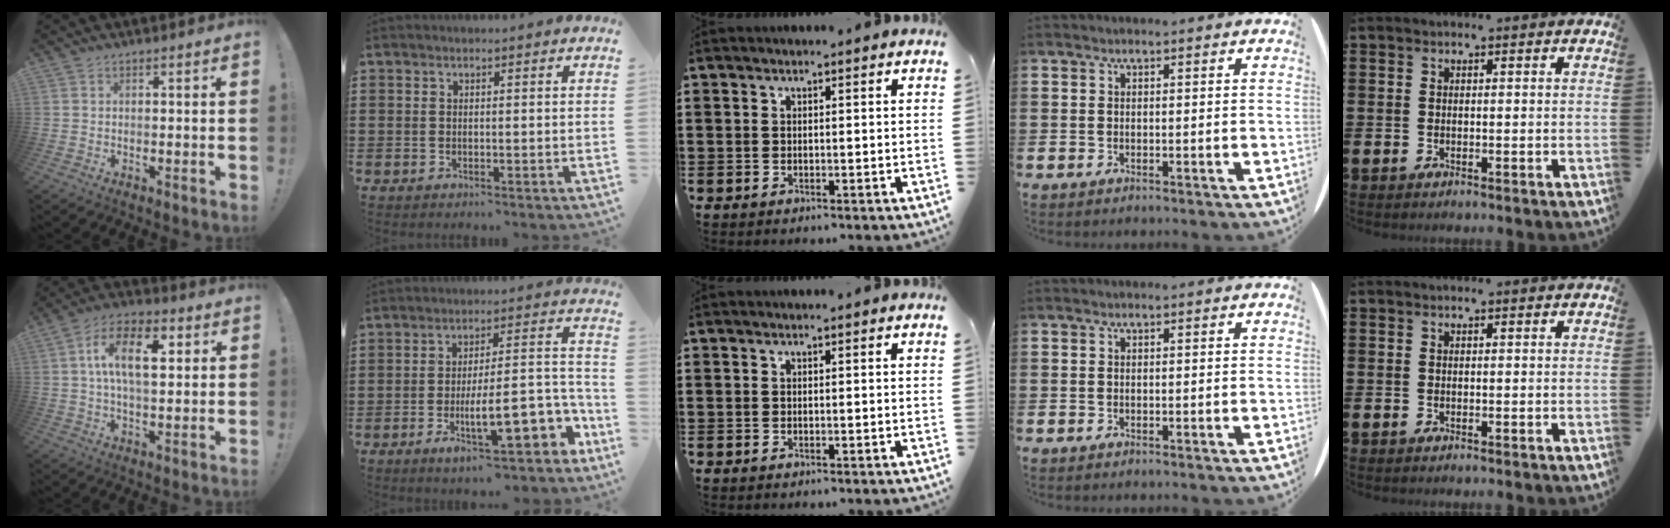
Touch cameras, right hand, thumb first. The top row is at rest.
{"thumb": {"total": 13.7, "force": [3.1, 7.1, 11.3], "torque": [-0.185, 0.011, 0.051]}, "index": {"total": 14.9, "force": [-6.1, 4.9, 12.6], "torque": [-0.178, -0.005, -0.098]}}